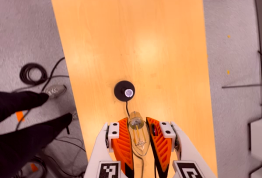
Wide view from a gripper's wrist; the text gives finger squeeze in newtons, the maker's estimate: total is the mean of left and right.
{"total": 21.1, "left": 22.5, "right": 19.6}